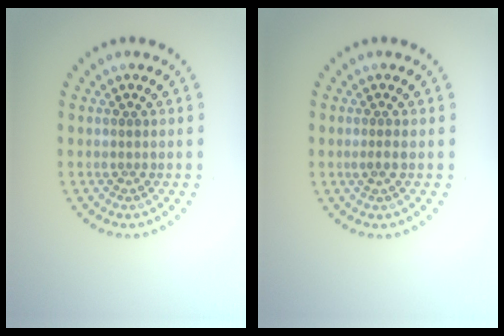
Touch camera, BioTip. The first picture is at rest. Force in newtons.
{"total": 0.7, "press": 0.4, "slide": 0.6}